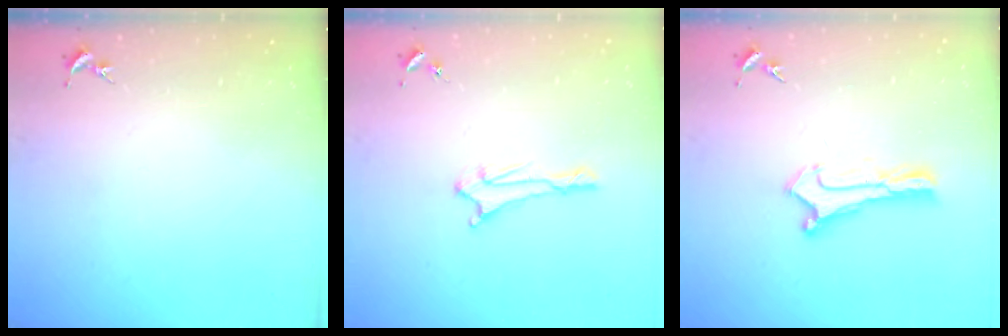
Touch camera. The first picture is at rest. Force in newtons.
{"total": 1.9, "press": 1.9, "slide": 0.5}
{"total": 0.9, "press": 0.9, "slide": 0.1}